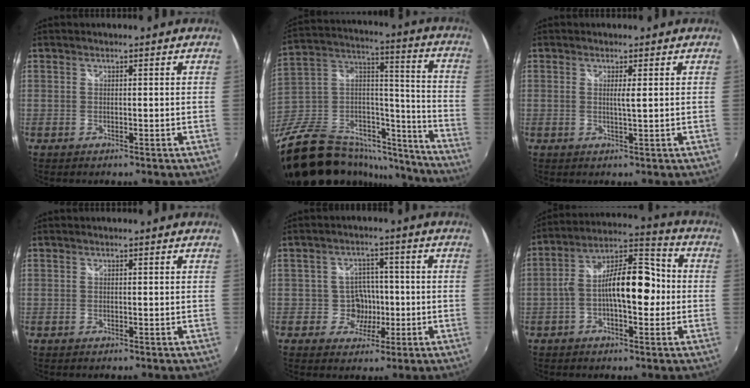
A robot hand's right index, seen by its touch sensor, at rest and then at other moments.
{"total": 33.4, "force": [-25.1, 15.2, 15.8], "torque": [-0.304, 0.045, -0.381]}
{"total": 1.7, "force": [0.5, -0.4, 1.6], "torque": [-0.025, -0.001, 0.010]}
{"total": 0.0}
{"total": 4.8, "force": [-1.2, 4.6, 0.7], "torque": [-0.013, 0.020, -0.011]}
{"total": 12.4, "force": [-1.5, 5.2, 11.2], "torque": [-0.193, 0.032, -0.029]}